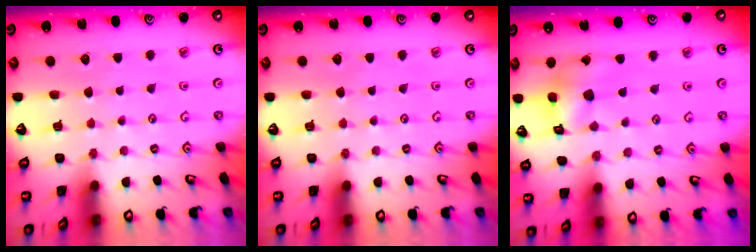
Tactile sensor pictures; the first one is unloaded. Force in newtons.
{"total": 0.0}
{"total": 11.1, "press": 11.0, "slide": 1.2}